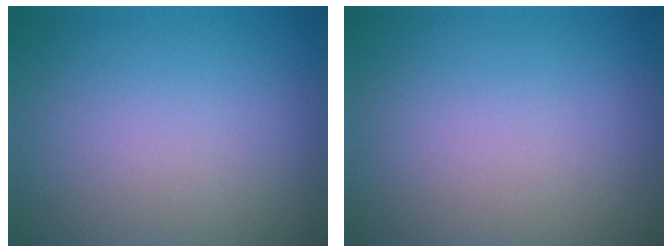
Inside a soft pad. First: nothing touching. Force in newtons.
{"total": 0.0}